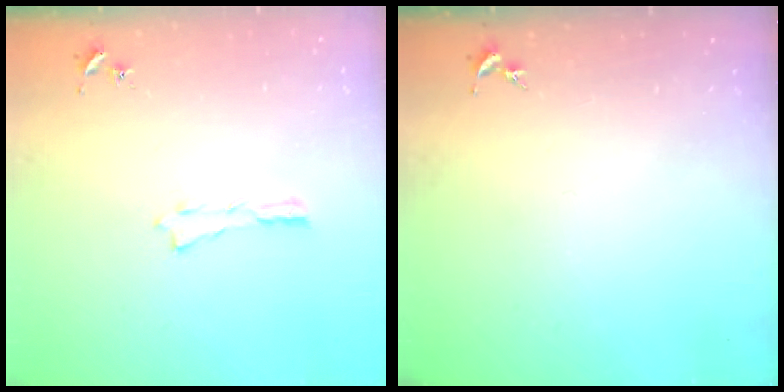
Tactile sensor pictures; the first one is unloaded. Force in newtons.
{"total": 0.0}